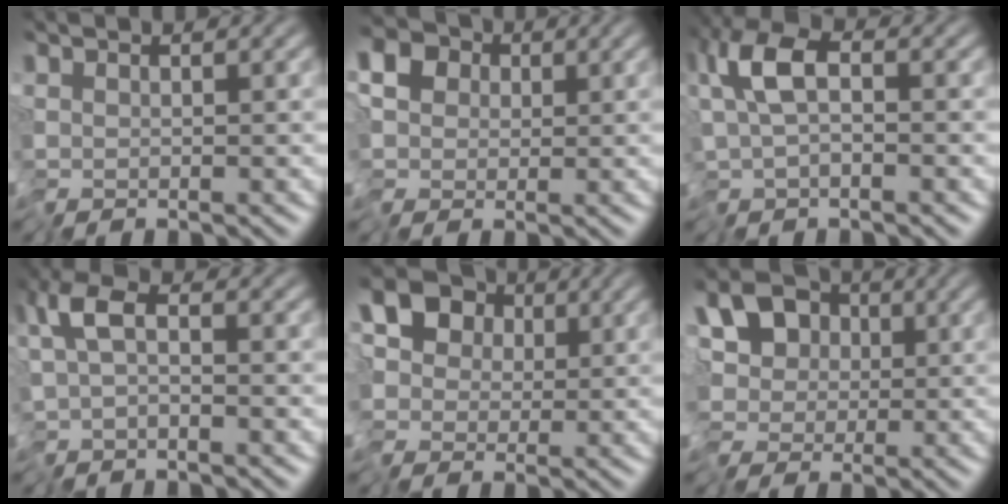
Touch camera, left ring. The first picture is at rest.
{"total": 10.2, "force": [2.1, 8.1, 5.9], "torque": [-0.111, 0.017, 0.001]}
{"total": 4.8, "force": [-1.2, 2.2, 4.1], "torque": [-0.087, 0.001, -0.036]}
{"total": 3.0, "force": [-1.1, 1.5, 2.4], "torque": [-0.052, -0.004, -0.029]}
{"total": 14.4, "force": [1.7, 12.5, 6.9], "torque": [-0.149, 0.014, -0.011]}
{"total": 7.0, "force": [-1.4, 5.5, 4.0], "torque": [-0.037, -0.002, -0.038]}